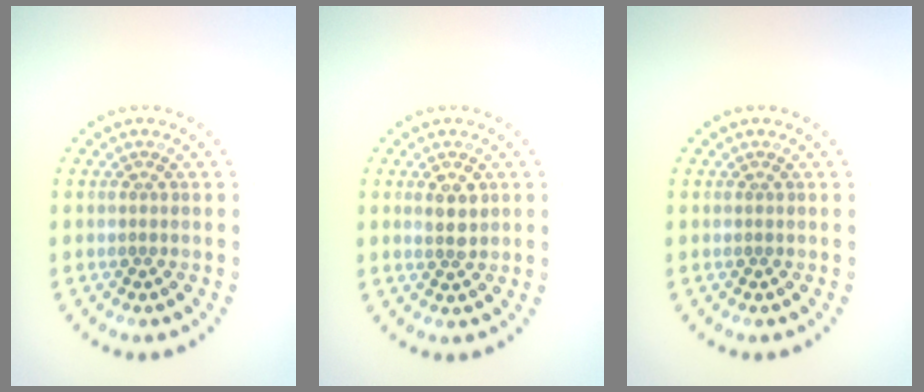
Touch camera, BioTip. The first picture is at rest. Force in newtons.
{"total": 2.1, "press": 2.0, "slide": 0.7}
{"total": 0.0}